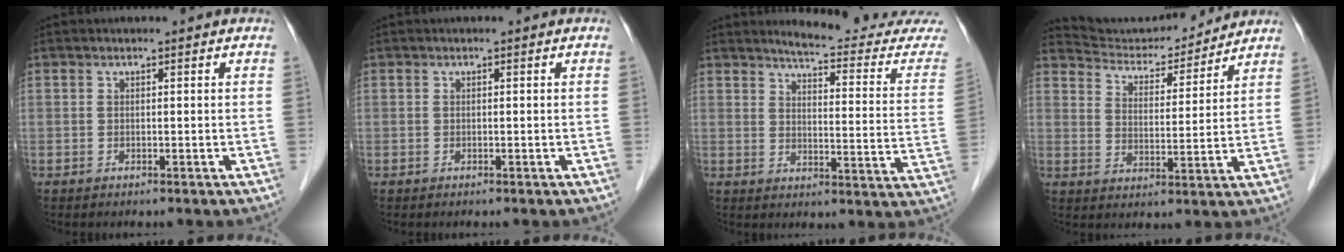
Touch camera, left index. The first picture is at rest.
{"total": 0.0}
{"total": 16.7, "force": [16.2, 0.4, 3.9], "torque": [-0.042, -0.104, 0.177]}
{"total": 11.4, "force": [11.2, 1.7, 1.2], "torque": [-0.022, 0.003, 0.179]}